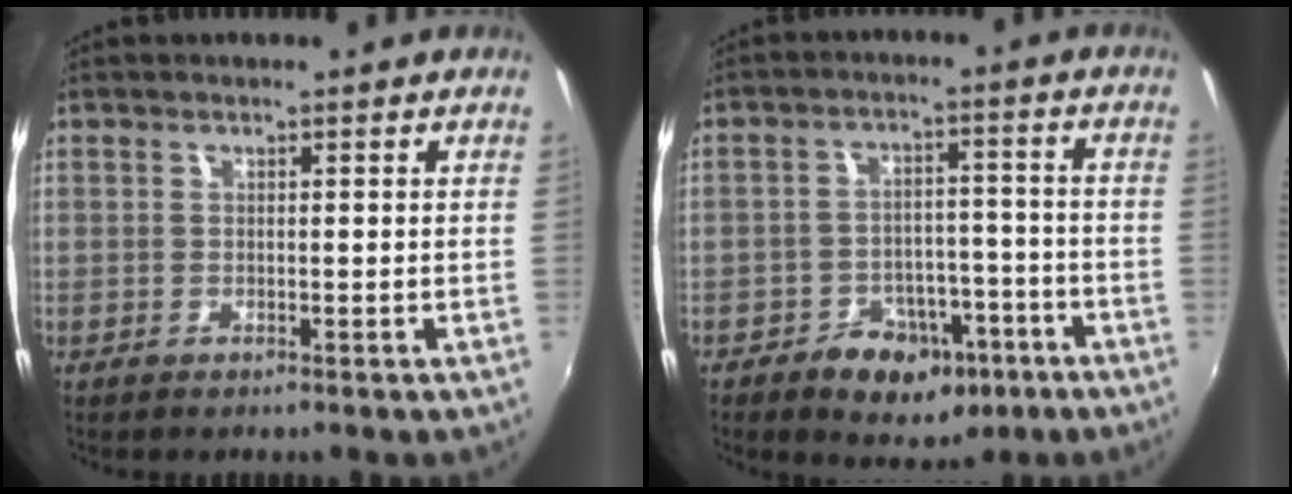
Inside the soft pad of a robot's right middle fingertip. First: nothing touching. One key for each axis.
{"total": 10.6, "fx": -6.1, "fy": 7.0, "fz": 5.2, "tx": -0.096, "ty": 0.020, "tz": -0.070}